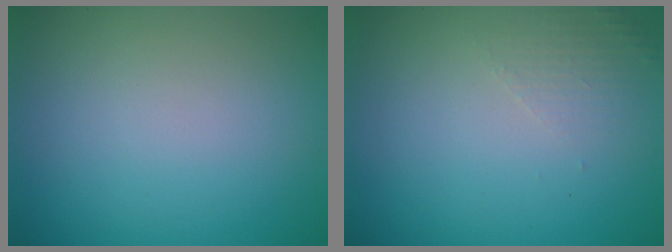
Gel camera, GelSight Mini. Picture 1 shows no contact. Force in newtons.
{"total": 1.3, "press": 1.2, "slide": 0.4}